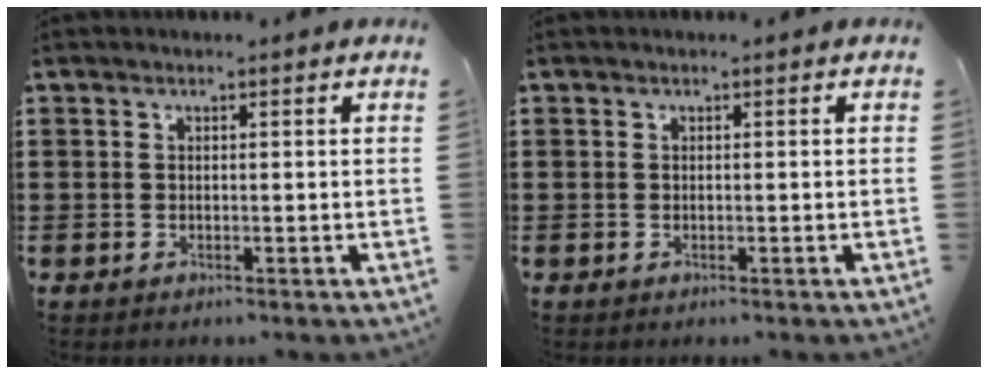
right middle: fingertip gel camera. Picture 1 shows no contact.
{"total": 0.0}